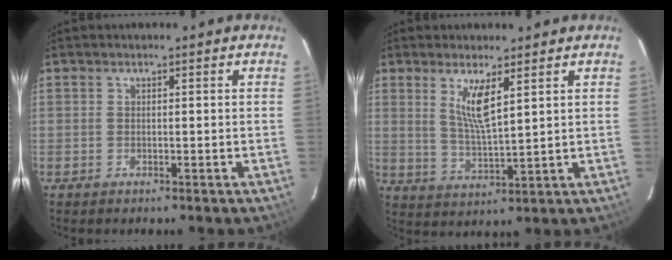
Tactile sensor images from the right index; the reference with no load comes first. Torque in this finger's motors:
{"motor_torque": [0.19, 0.07, 0.20, 0.10]}